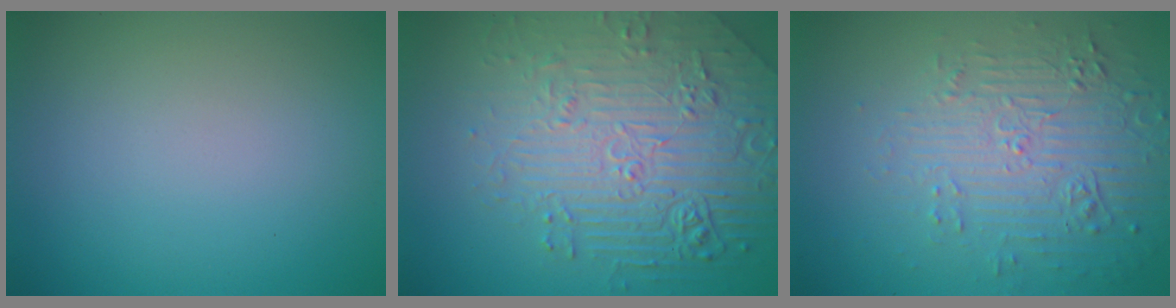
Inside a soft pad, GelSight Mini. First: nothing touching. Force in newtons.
{"total": 6.9, "press": 5.6, "slide": 4.0}
{"total": 5.8, "press": 3.7, "slide": 4.4}